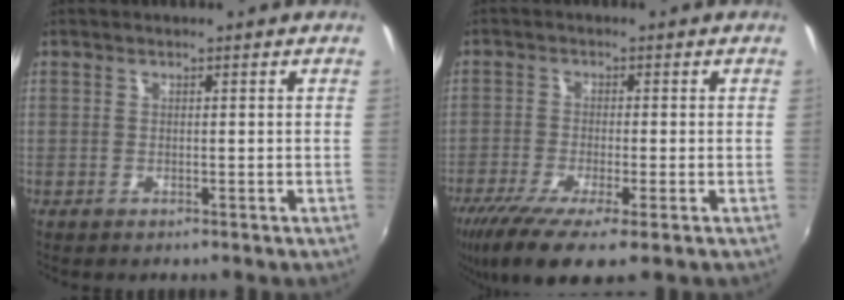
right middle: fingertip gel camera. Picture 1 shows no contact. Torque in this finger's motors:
{"motor_torque": [1.30, -0.84, 0.26, 0.19]}